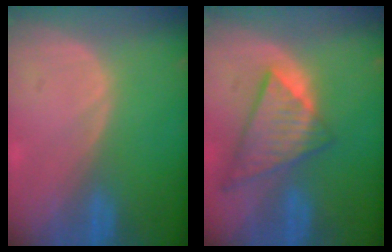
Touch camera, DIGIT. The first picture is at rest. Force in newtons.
{"total": 8.9, "press": 7.8, "slide": 4.5}